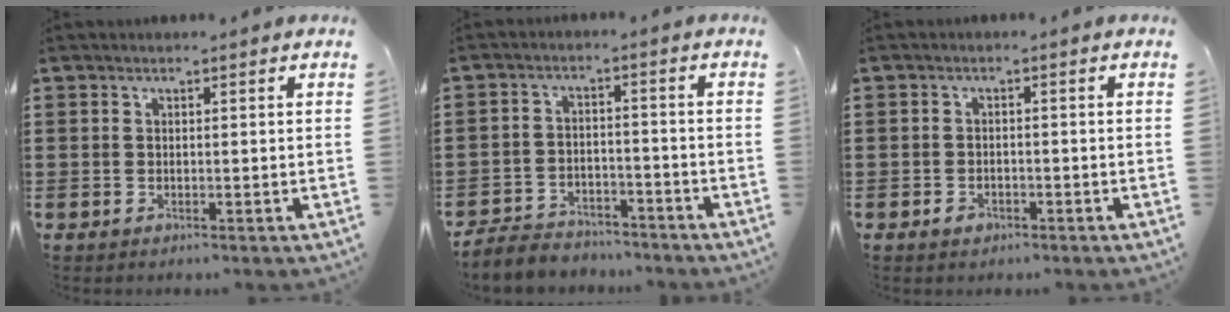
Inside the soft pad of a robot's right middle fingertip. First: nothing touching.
{"total": 4.1, "force": [-3.9, 1.0, 0.2], "torque": [-0.016, 0.003, -0.084]}
{"total": 1.2, "force": [-0.9, 0.7, 0.5], "torque": [-0.012, -0.002, -0.017]}